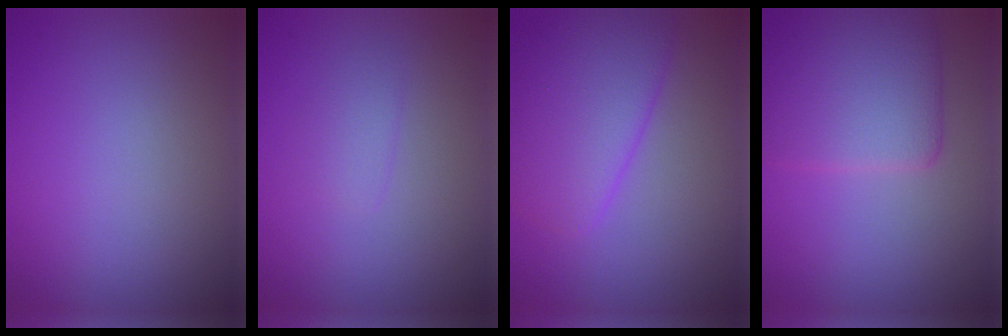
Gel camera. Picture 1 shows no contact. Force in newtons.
{"total": 1.2, "press": 1.2, "slide": 0.0}
{"total": 5.7, "press": 5.7, "slide": 0.3}
{"total": 6.3, "press": 6.3, "slide": 0.5}